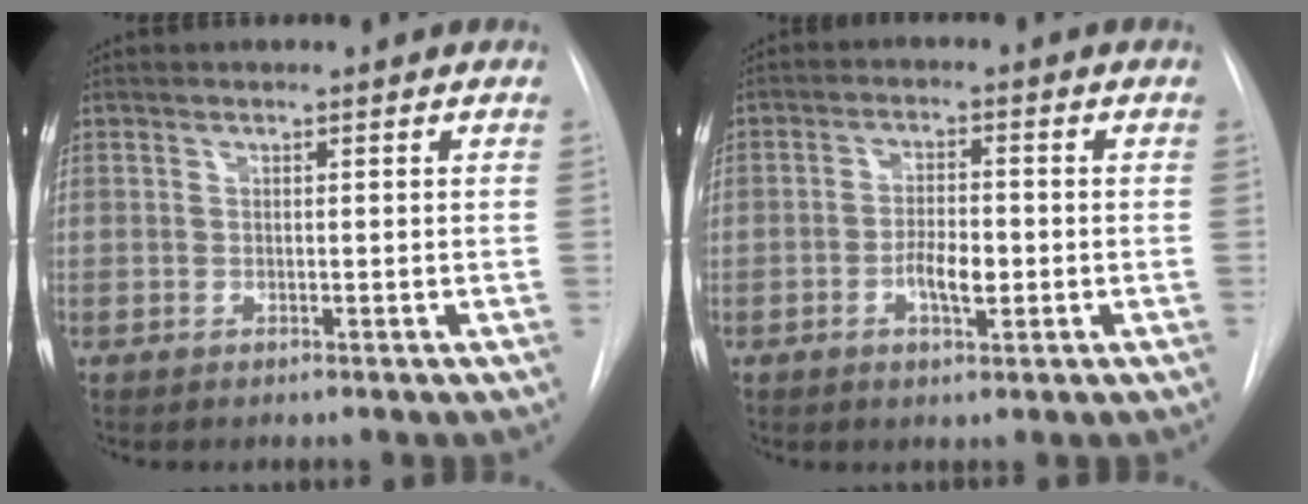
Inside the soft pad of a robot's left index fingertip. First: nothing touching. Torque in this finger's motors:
{"motor_torque": [0.35, -0.16, 0.09, 0.03]}